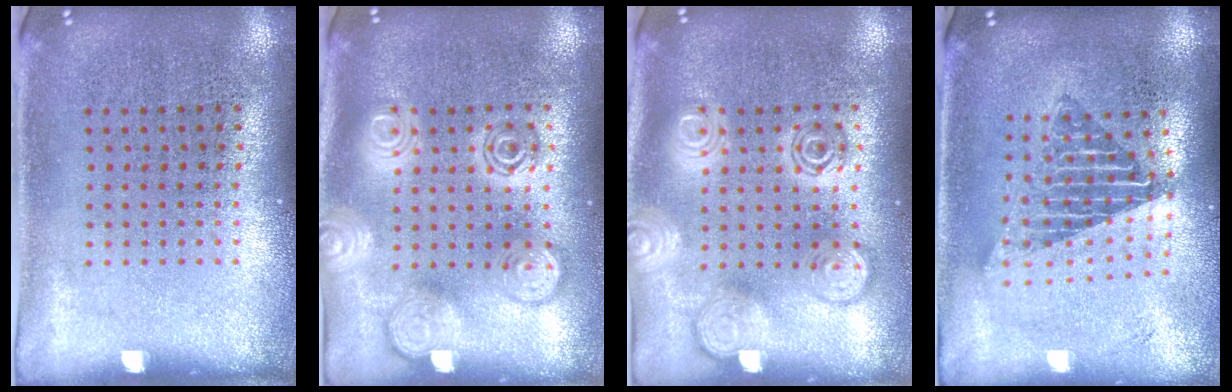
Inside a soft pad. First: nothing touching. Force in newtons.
{"total": 2.8, "press": 2.8, "slide": 0.5}
{"total": 2.8, "press": 2.8, "slide": 0.4}
{"total": 1.7, "press": 1.3, "slide": 1.1}